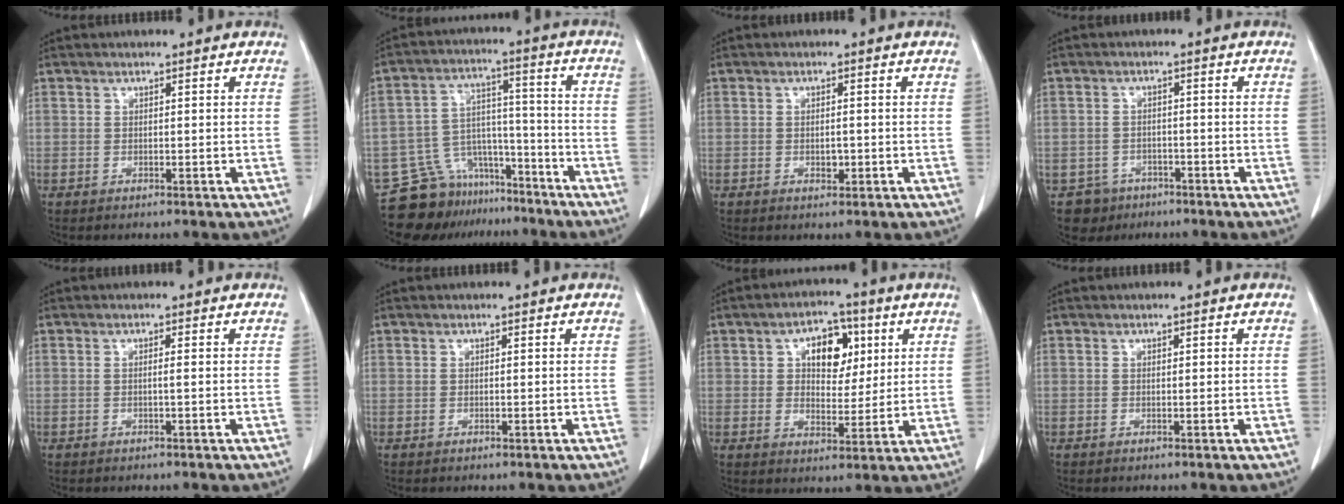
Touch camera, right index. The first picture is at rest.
{"total": 11.8, "force": [-9.9, 6.2, 1.8], "torque": [-0.022, 0.052, -0.161]}
{"total": 1.6, "force": [-0.4, 0.9, 1.3], "torque": [-0.023, 0.000, -0.003]}
{"total": 4.5, "force": [-2.8, 3.5, -0.2], "torque": [0.007, 0.011, -0.041]}
{"total": 0.7, "force": [-0.1, -0.1, 0.7], "torque": [-0.009, 0.002, -0.003]}
{"total": 0.0}
{"total": 8.4, "force": [2.8, 5.1, 6.1], "torque": [-0.092, 0.020, 0.048]}
{"total": 0.0}